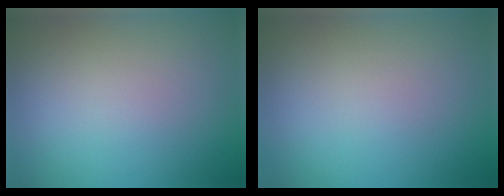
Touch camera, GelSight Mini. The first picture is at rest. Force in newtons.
{"total": 0.0}